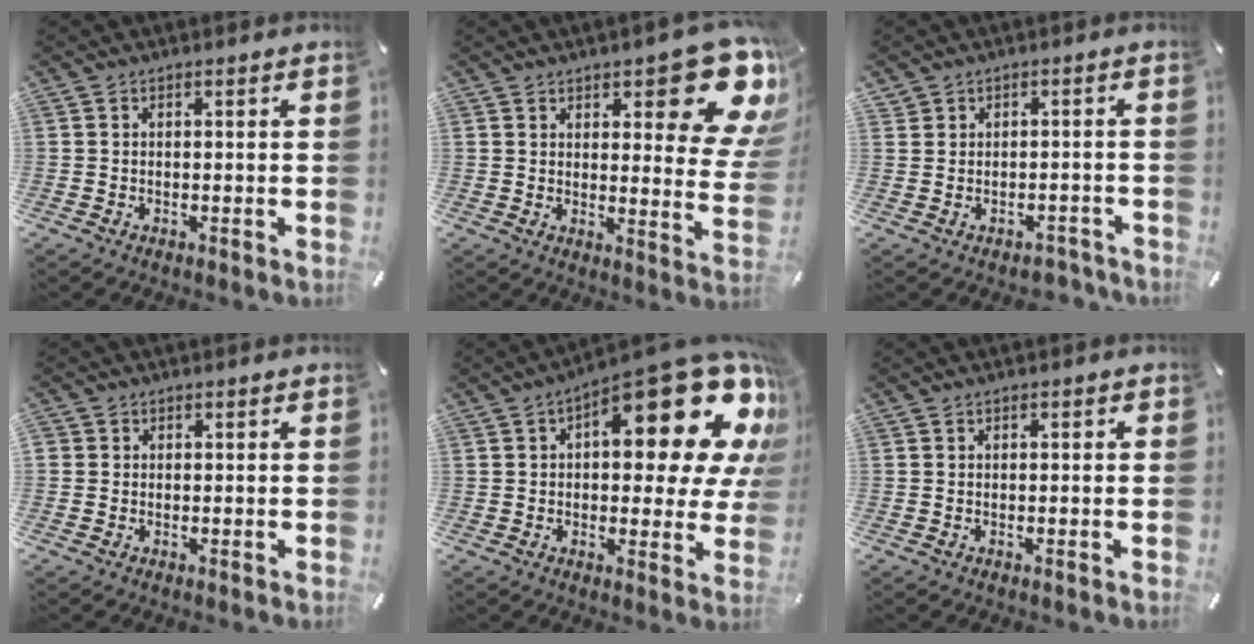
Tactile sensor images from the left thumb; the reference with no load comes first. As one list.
[{"total": 16.7, "force": [10.0, 5.7, 12.1], "torque": [-0.141, -0.082, 0.162]}, {"total": 2.8, "force": [-1.2, 2.4, 0.6], "torque": [-0.010, 0.009, -0.023]}, {"total": 1.1, "force": [0.0, 1.1, 0.0], "torque": [0.001, 0.006, -0.003]}, {"total": 22.9, "force": [10.6, 9.1, 18.1], "torque": [-0.230, -0.087, 0.168]}, {"total": 0.6, "force": [-0.1, 0.2, 0.5], "torque": [-0.010, 0.001, -0.002]}]